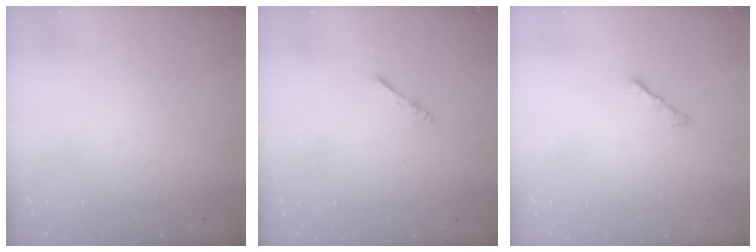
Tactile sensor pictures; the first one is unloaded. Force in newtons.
{"total": 2.2, "press": 2.2, "slide": 0.4}
{"total": 2.3, "press": 2.2, "slide": 0.7}